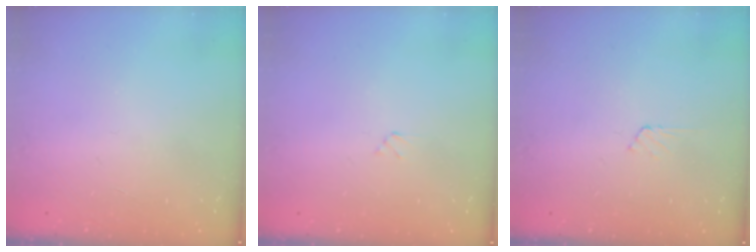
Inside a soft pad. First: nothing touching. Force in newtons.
{"total": 1.2, "press": 1.2, "slide": 0.1}
{"total": 3.8, "press": 3.7, "slide": 0.5}